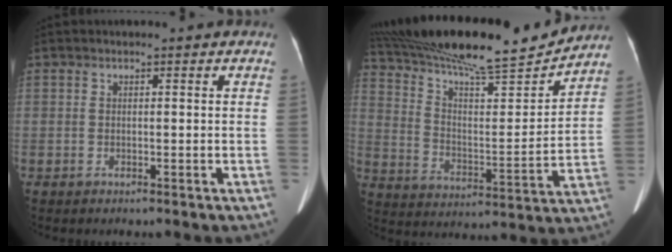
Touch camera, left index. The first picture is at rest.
{"total": 21.4, "force": [19.5, 1.0, 8.8], "torque": [-0.167, -0.016, 0.303]}